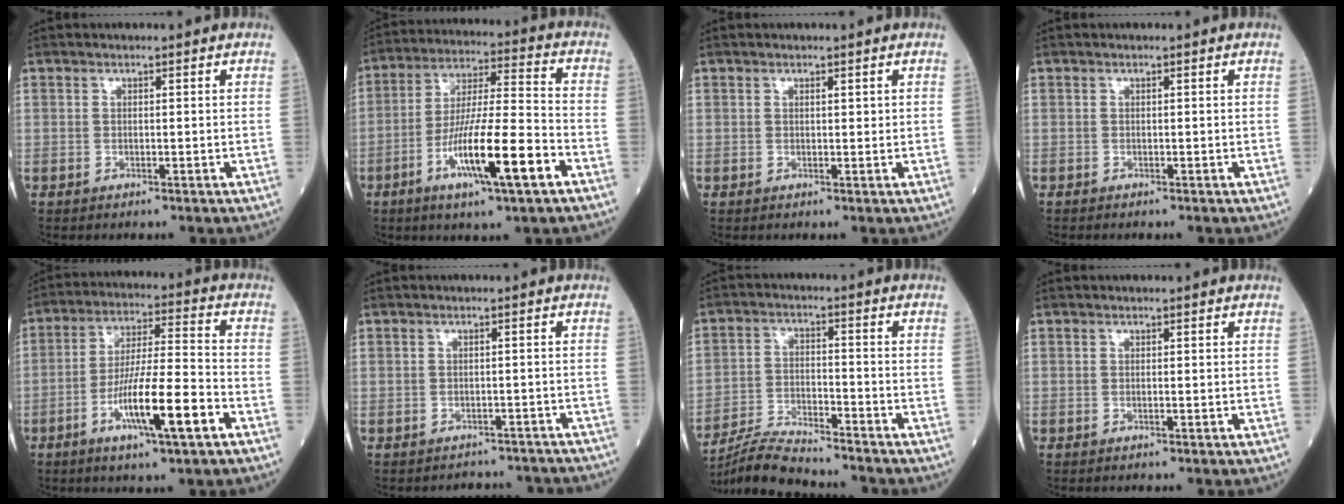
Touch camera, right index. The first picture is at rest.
{"total": 14.6, "force": [-6.3, 1.0, 13.1], "torque": [-0.241, -0.011, -0.109]}
{"total": 0.6, "force": [0.3, 0.2, 0.4], "torque": [-0.006, -0.002, 0.005]}
{"total": 0.0}
{"total": 12.6, "force": [-5.3, 0.8, 11.3], "torque": [-0.203, -0.006, -0.094]}
{"total": 6.1, "force": [-5.8, 2.1, -0.3], "torque": [0.012, 0.021, -0.057]}
{"total": 10.4, "force": [-9.9, 0.2, 3.0], "torque": [-0.056, -0.008, -0.175]}
{"total": 0.0}